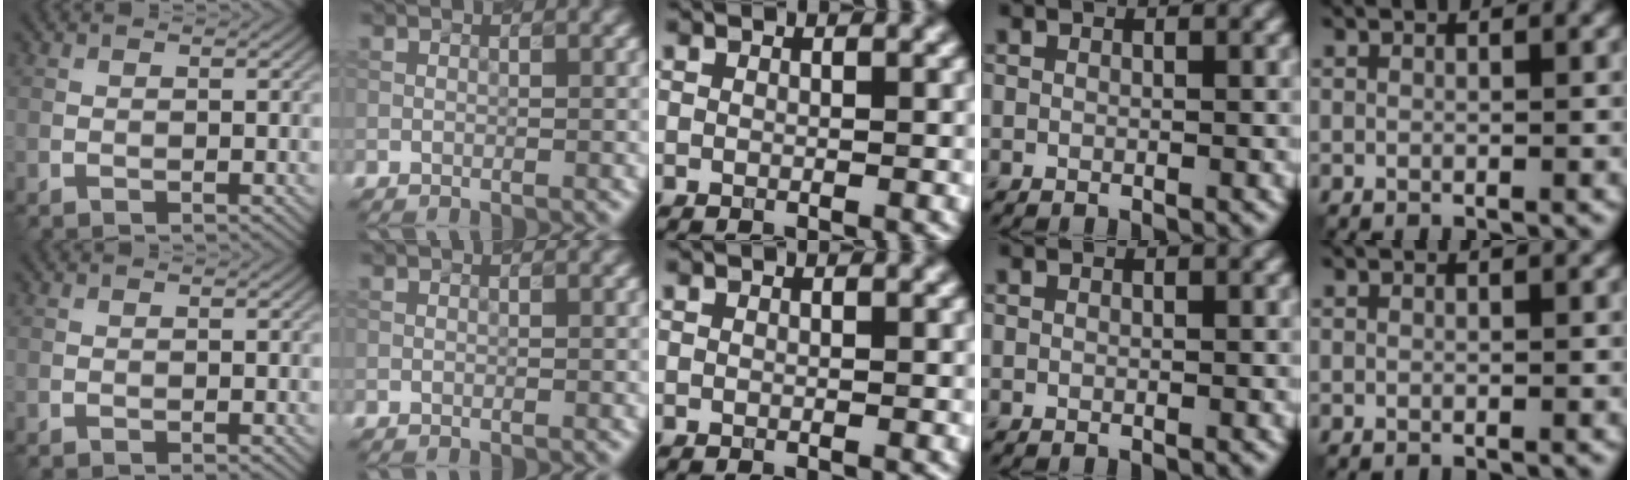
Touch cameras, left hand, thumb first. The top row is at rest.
{}